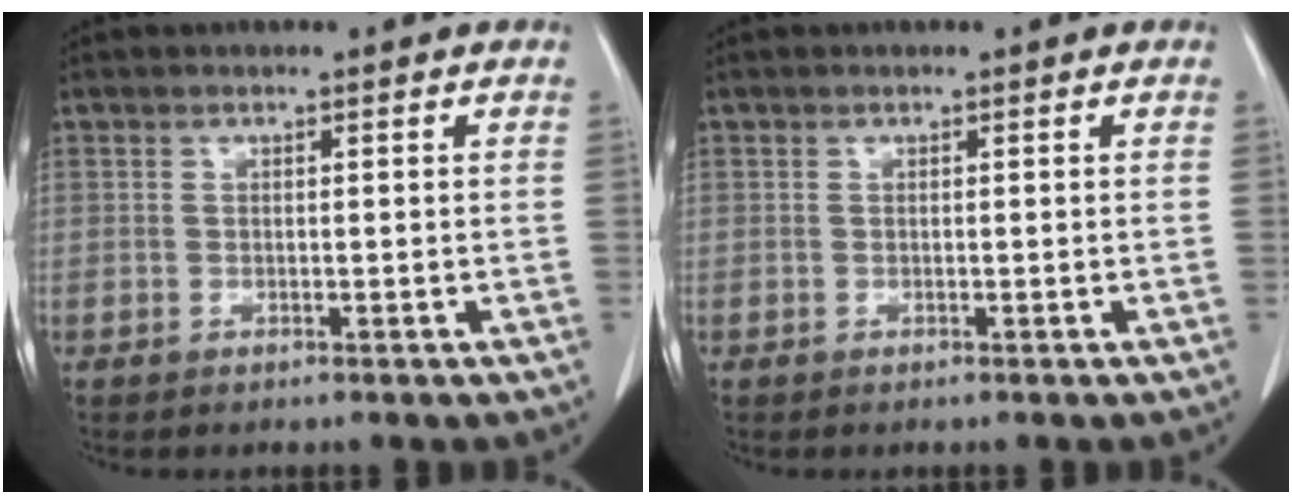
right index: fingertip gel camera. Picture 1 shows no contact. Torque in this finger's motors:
{"motor_torque": [-0.02, -0.02, 0.00, 0.00]}